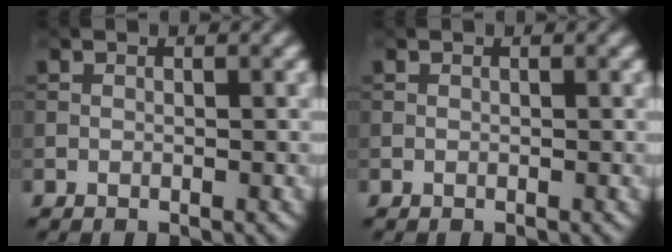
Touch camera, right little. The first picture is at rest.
{"total": 0.0}